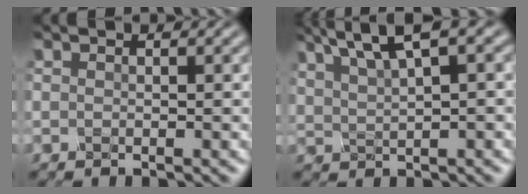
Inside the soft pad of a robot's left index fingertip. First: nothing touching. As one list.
[{"total": 5.6, "force": [3.4, 1.3, 4.3], "torque": [-0.084, 0.021, 0.066]}]